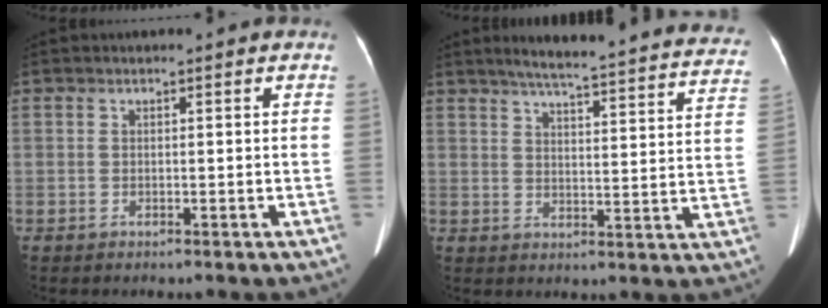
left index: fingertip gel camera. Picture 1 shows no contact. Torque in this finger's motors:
{"motor_torque": [0.91, -1.23, 0.06, 0.06]}